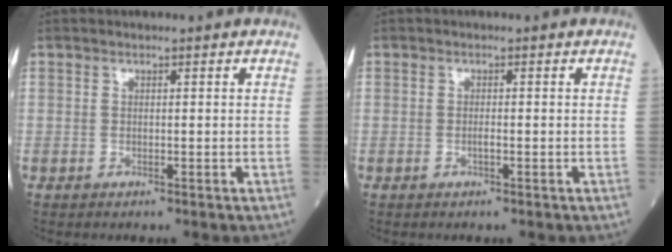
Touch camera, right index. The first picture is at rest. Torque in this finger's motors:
{"motor_torque": [0.23, 0.08, 0.08, 0.03]}